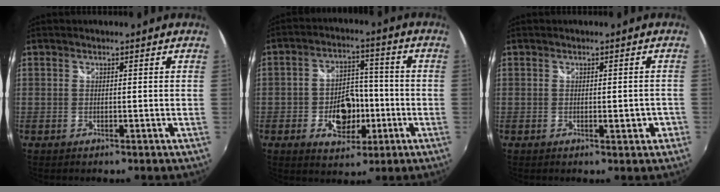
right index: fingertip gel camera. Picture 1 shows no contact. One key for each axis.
{"total": 9.6, "fx": -3.1, "fy": 6.1, "fz": 6.7, "tx": -0.127, "ty": 0.018, "tz": -0.036}
{"total": 2.6, "fx": -1.1, "fy": 1.1, "fz": 2.2, "tx": -0.029, "ty": 0.004, "tz": -0.007}